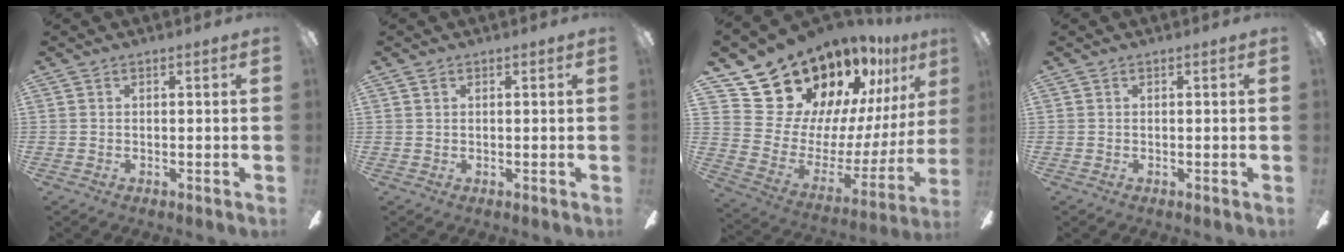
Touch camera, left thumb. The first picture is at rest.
{"total": 0.7, "force": [0.4, 0.5, 0.4], "torque": [-0.009, 0.004, 0.006]}
{"total": 21.0, "force": [17.8, 10.0, 5.1], "torque": [-0.094, -0.141, 0.344]}
{"total": 0.0}